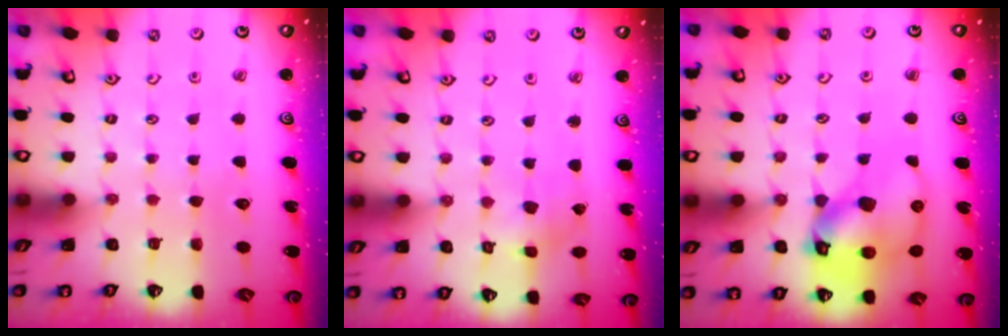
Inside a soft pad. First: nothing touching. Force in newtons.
{"total": 1.5, "press": 1.4, "slide": 0.2}
{"total": 18.4, "press": 18.2, "slide": 2.5}